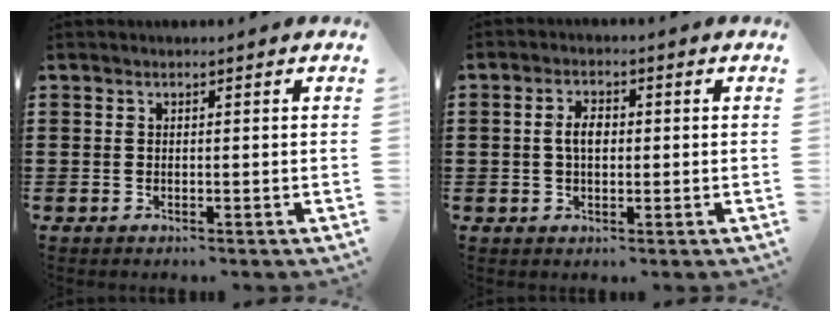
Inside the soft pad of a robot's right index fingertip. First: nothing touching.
{"total": 3.4, "force": [0.2, 1.8, 2.8], "torque": [-0.056, 0.008, 0.001]}